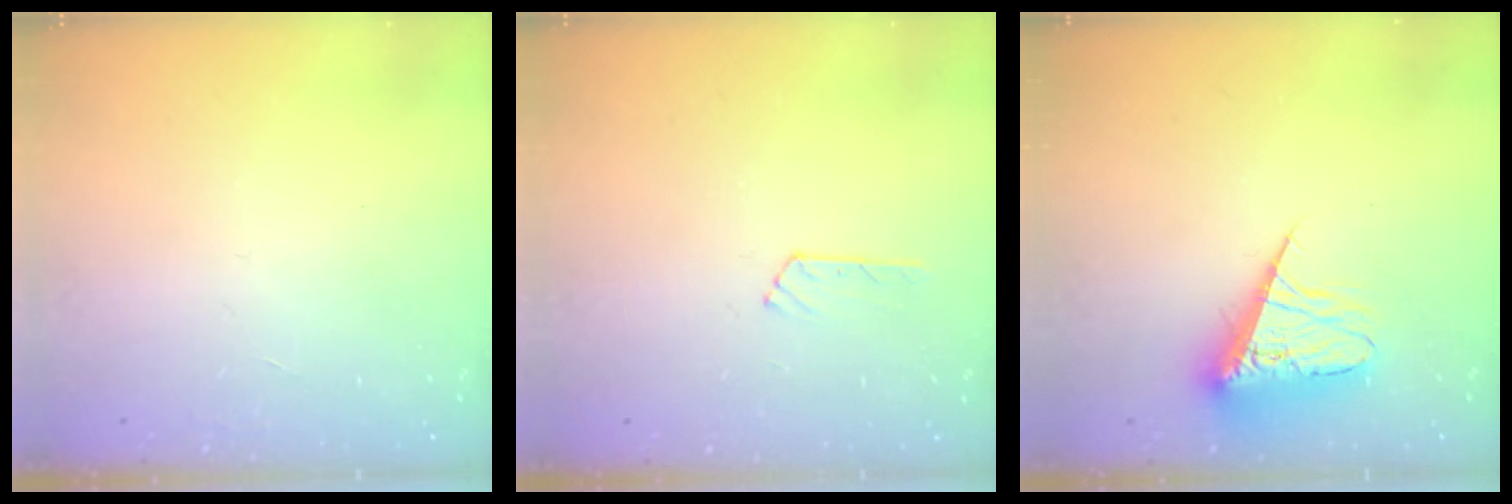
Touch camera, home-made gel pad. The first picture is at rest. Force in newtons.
{"total": 3.4, "press": 3.4, "slide": 0.5}
{"total": 8.8, "press": 8.7, "slide": 0.8}